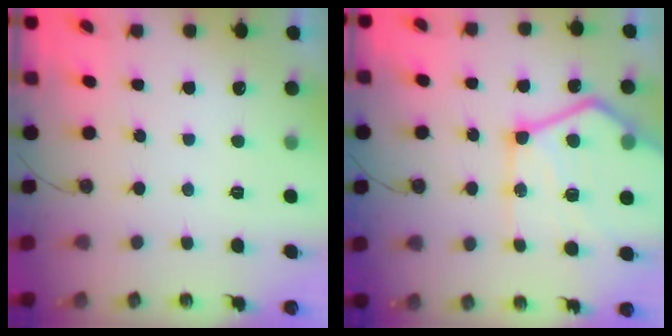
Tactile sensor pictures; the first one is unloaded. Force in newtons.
{"total": 25.2, "press": 25.1, "slide": 2.7}